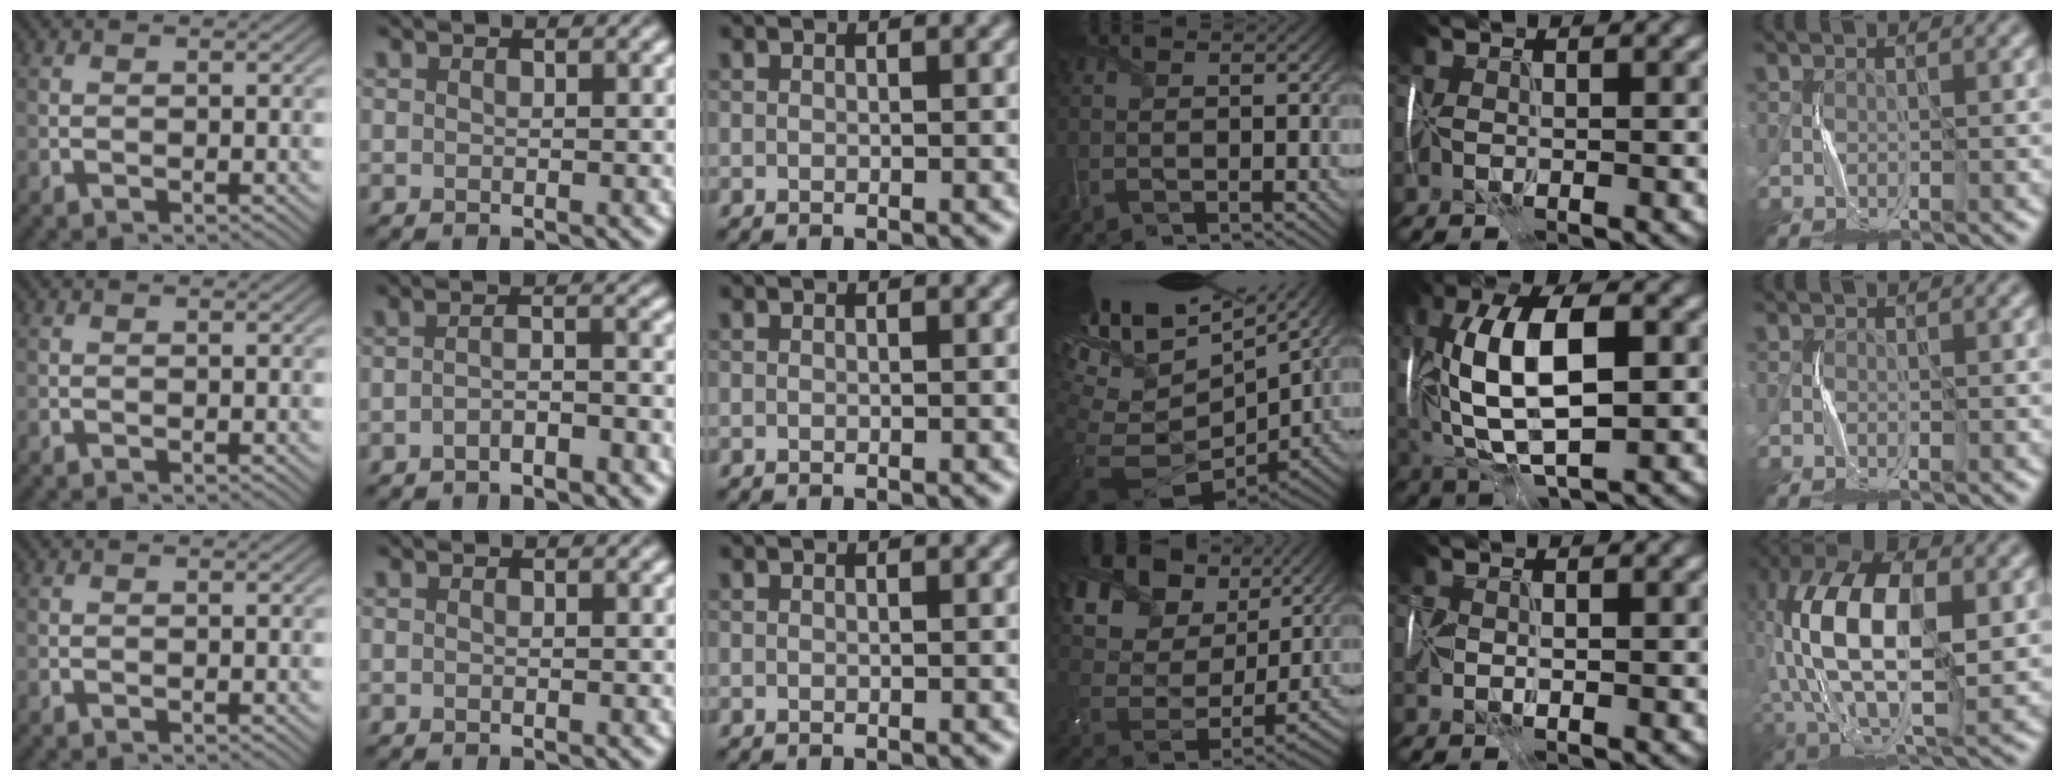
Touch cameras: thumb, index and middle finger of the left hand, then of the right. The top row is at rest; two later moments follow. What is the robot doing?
{"motion": "wrap", "object": "scarf"}